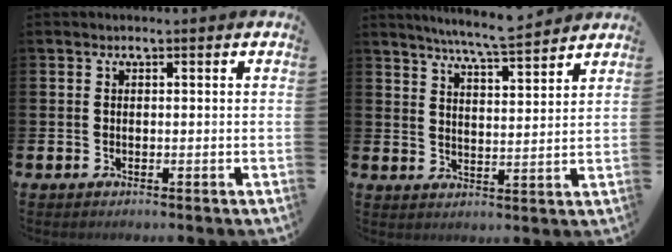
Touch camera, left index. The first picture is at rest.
{"total": 6.7, "force": [6.5, -0.5, 1.6], "torque": [-0.049, -0.037, 0.115]}